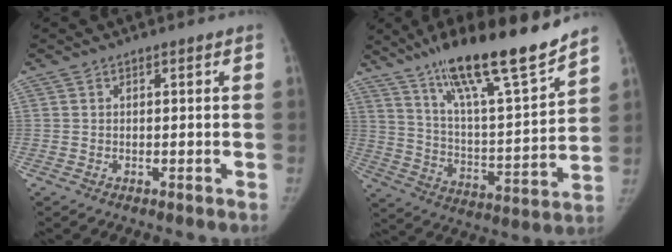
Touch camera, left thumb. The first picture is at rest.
{"total": 21.7, "force": [16.4, 2.7, 14.0], "torque": [-0.208, -0.082, 0.281]}